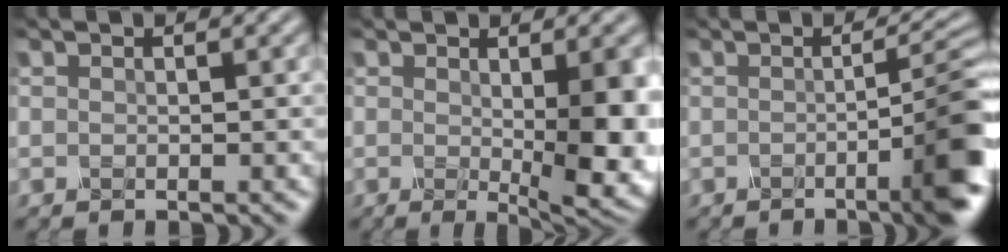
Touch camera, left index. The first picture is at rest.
{"total": 6.2, "force": [-0.3, 1.2, 6.1], "torque": [-0.077, -0.014, -0.001]}
{"total": 7.5, "force": [-1.7, 1.6, 7.1], "torque": [-0.077, -0.001, -0.028]}